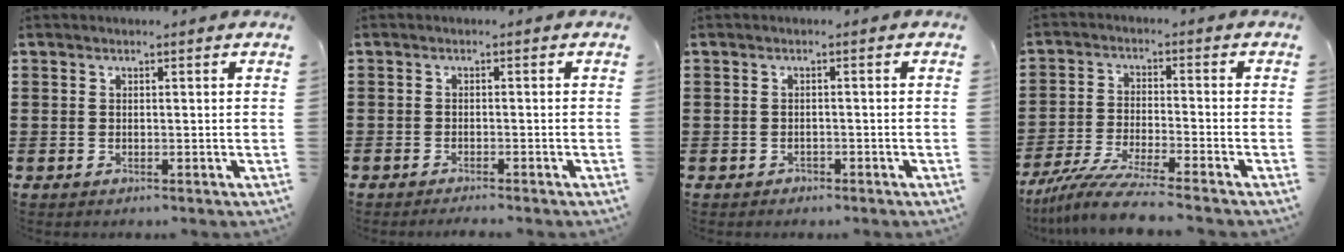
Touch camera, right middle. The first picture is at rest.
{"total": 1.0, "force": [-1.0, 0.0, 0.0], "torque": [-0.003, -0.001, -0.019]}
{"total": 0.6, "force": [-0.5, 0.3, 0.0], "torque": [-0.003, -0.001, -0.012]}
{"total": 7.1, "force": [-6.3, -0.2, 3.3], "torque": [-0.073, -0.013, -0.121]}